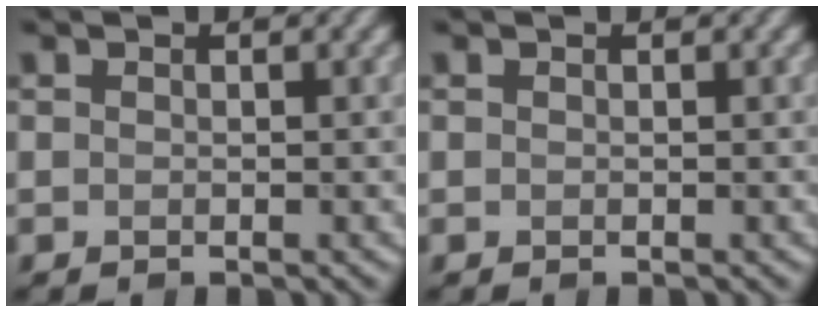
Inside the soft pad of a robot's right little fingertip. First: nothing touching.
{"total": 0.0}